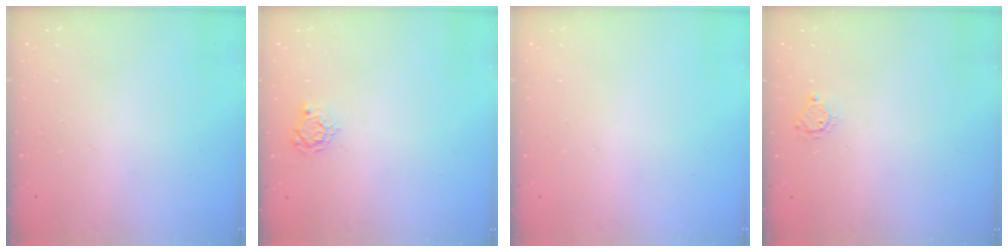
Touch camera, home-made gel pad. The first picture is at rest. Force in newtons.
{"total": 4.4, "press": 4.4, "slide": 0.5}
{"total": 0.0}
{"total": 4.1, "press": 4.1, "slide": 0.4}